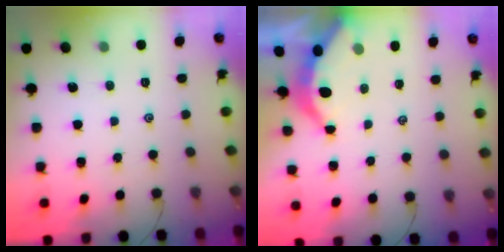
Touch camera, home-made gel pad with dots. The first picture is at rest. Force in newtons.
{"total": 3.8, "press": 3.8, "slide": 0.4}